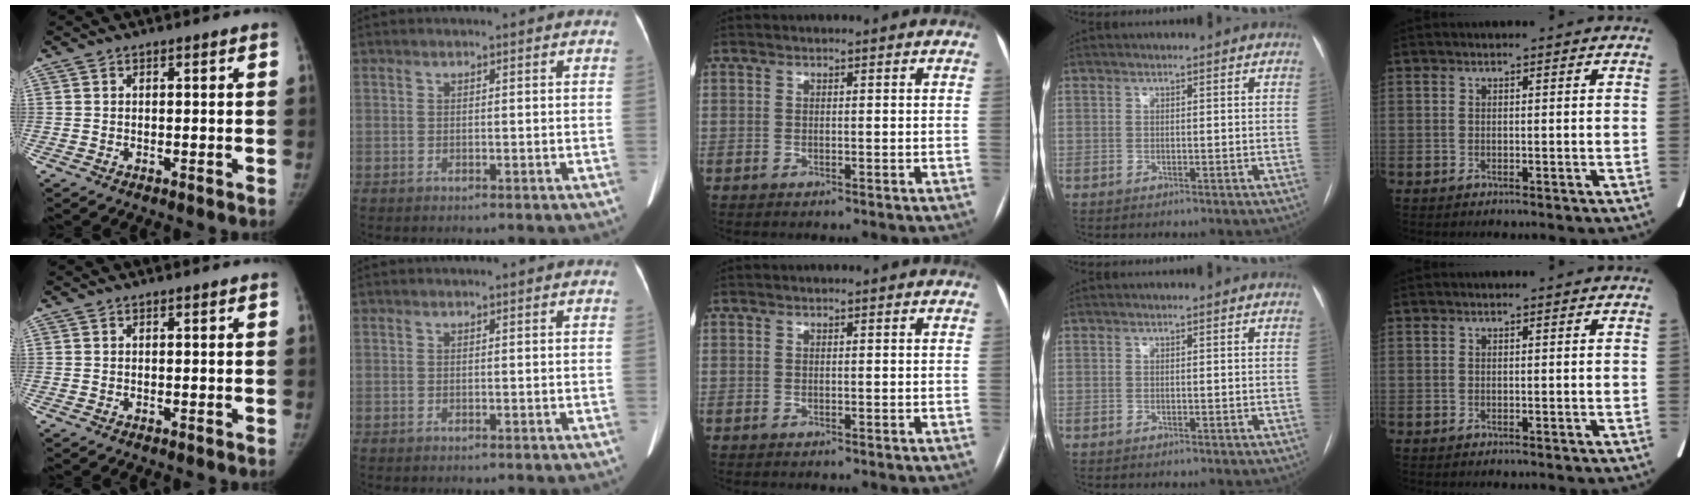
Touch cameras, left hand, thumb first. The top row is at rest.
{}